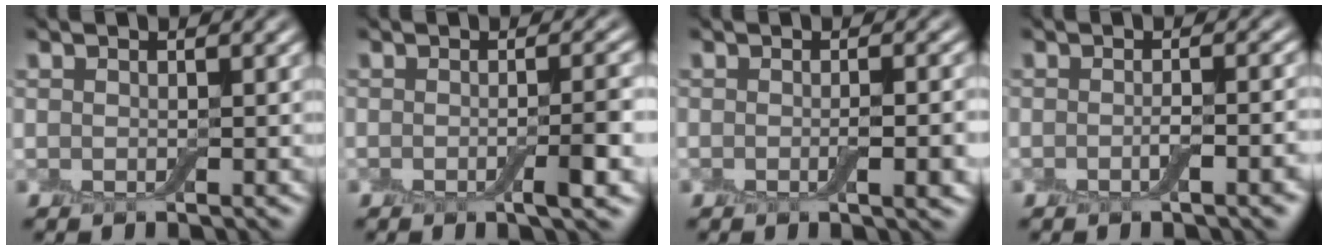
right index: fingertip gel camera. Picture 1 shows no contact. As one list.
[{"total": 3.3, "force": [-0.9, 0.6, 3.1], "torque": [-0.045, 0.002, -0.020]}, {"total": 3.1, "force": [-0.7, 0.8, 2.9], "torque": [-0.042, -0.003, -0.012]}, {"total": 3.3, "force": [-1.1, 1.0, 2.9], "torque": [-0.035, 0.003, -0.020]}]